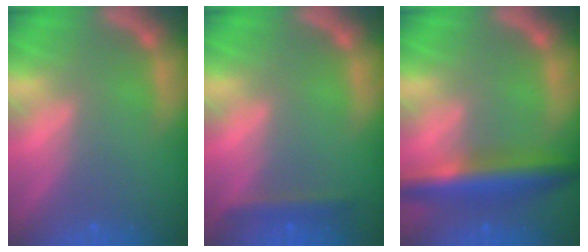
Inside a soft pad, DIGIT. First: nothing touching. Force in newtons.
{"total": 1.9}
{"total": 6.5}